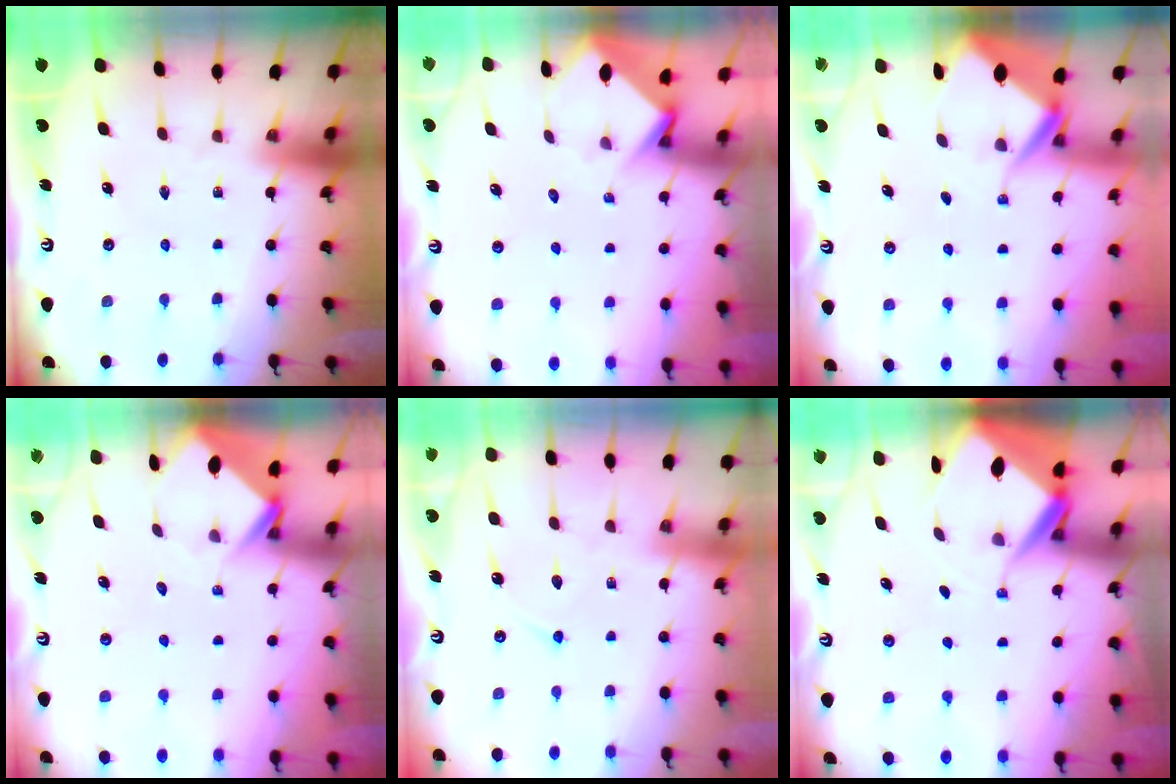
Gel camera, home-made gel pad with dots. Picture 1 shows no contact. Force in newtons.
{"total": 3.5, "press": 3.5, "slide": 0.3}
{"total": 3.5, "press": 3.5, "slide": 0.3}
{"total": 3.9, "press": 3.9, "slide": 0.2}
{"total": 5.1, "press": 5.1, "slide": 0.6}
{"total": 5.4, "press": 5.4, "slide": 0.5}